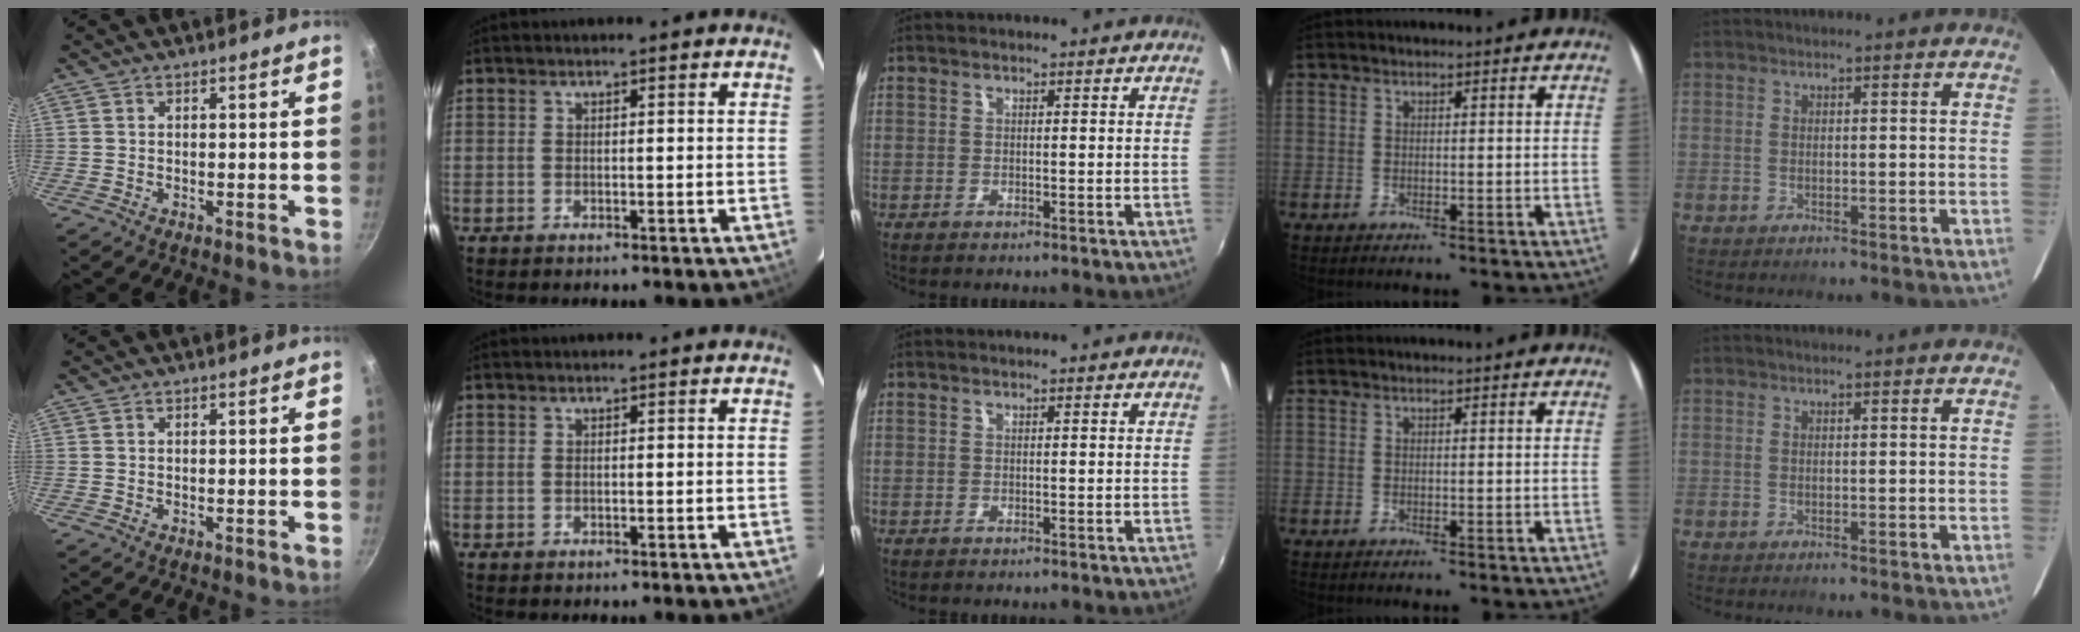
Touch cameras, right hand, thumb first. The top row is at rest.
{}